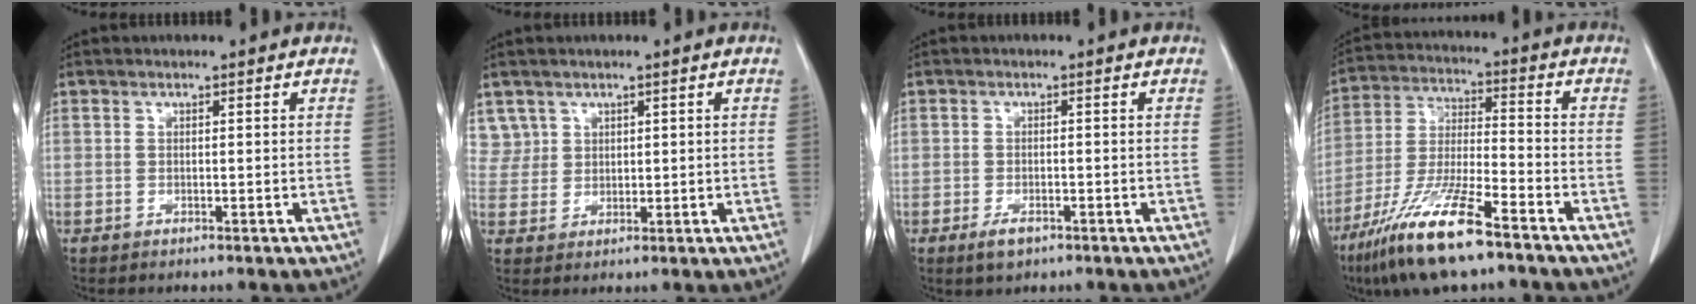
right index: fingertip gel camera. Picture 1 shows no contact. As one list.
[{"total": 3.8, "force": [2.4, 3.0, -0.3], "torque": [0.018, 0.003, 0.048]}, {"total": 2.6, "force": [-1.4, 1.3, 1.7], "torque": [-0.030, -0.001, -0.017]}, {"total": 14.8, "force": [-9.7, 1.9, 11.0], "torque": [-0.231, -0.032, -0.181]}]